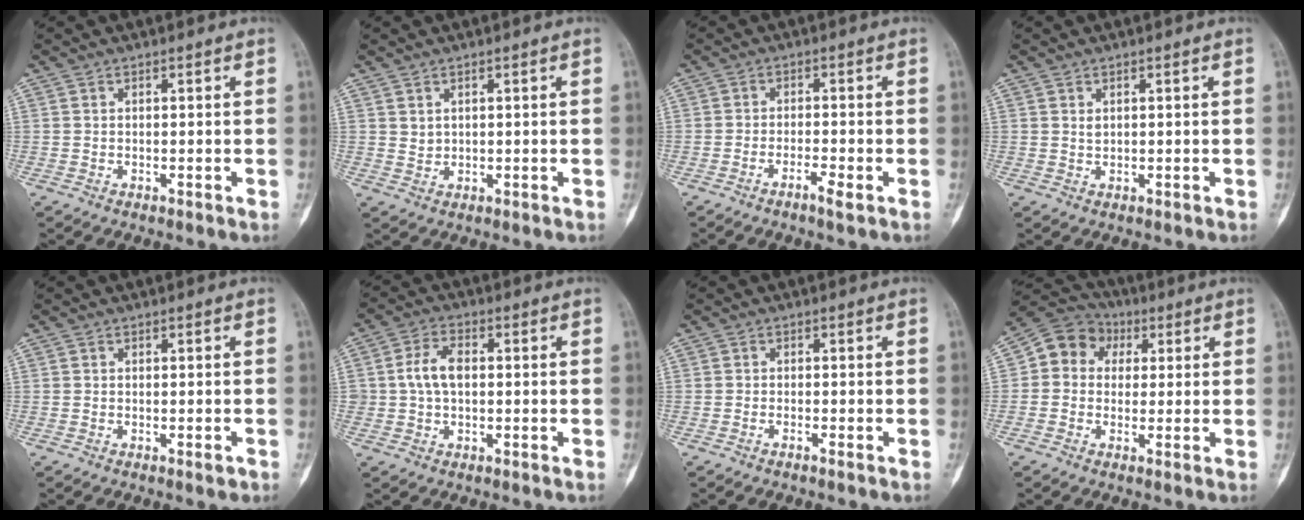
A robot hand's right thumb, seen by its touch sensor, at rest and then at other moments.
{"total": 1.5, "force": [0.9, 1.1, 0.7], "torque": [-0.004, -0.008, 0.021]}
{"total": 2.8, "force": [-1.7, 0.1, 2.2], "torque": [-0.049, 0.008, -0.034]}
{"total": 1.0, "force": [0.5, 0.6, 0.6], "torque": [-0.008, -0.002, 0.012]}
{"total": 0.8, "force": [-0.4, 0.2, 0.6], "torque": [-0.008, -0.001, -0.007]}
{"total": 5.9, "force": [0.4, 3.8, 4.5], "torque": [-0.082, 0.013, 0.005]}
{"total": 0.7, "force": [-0.5, -0.1, 0.5], "torque": [-0.014, 0.004, -0.010]}
{"total": 8.9, "force": [1.8, 7.7, 4.1], "torque": [-0.039, 0.018, 0.015]}